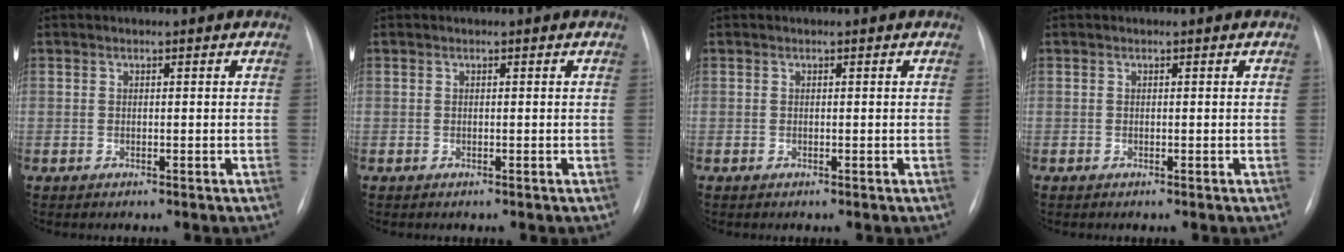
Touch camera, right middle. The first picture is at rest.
{"total": 0.0}
{"total": 0.0}
{"total": 0.0}